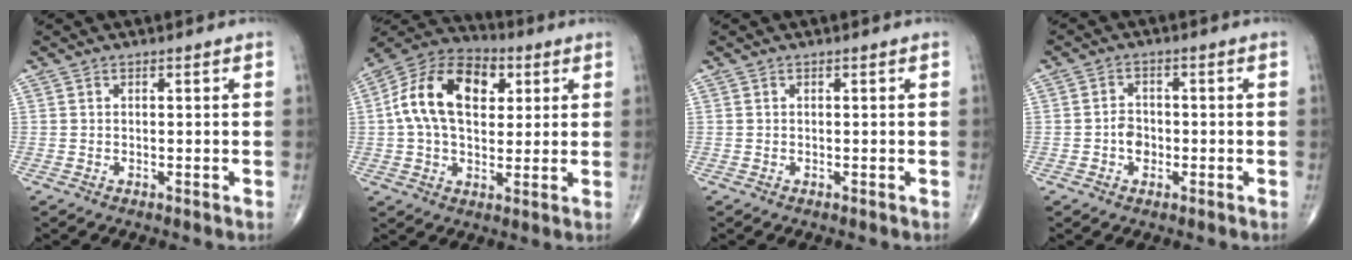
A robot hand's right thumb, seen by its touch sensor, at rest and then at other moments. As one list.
[{"total": 16.9, "force": [3.6, 10.7, 12.5], "torque": [-0.201, 0.011, 0.053]}, {"total": 0.0}, {"total": 3.2, "force": [-0.9, 2.6, 1.8], "torque": [-0.011, 0.009, -0.020]}]